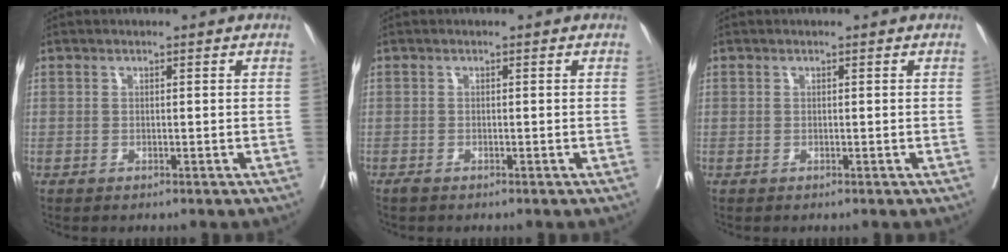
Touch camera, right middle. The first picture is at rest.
{"total": 0.5, "force": [-0.5, 0.1, 0.2], "torque": [-0.011, -0.003, -0.011]}
{"total": 0.0}